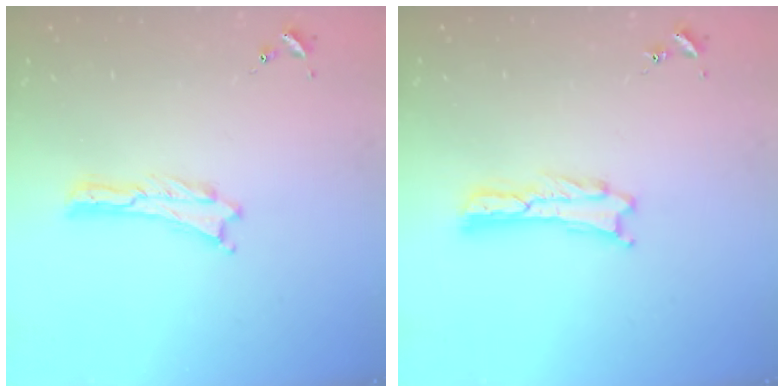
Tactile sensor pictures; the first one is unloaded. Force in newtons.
{"total": 0.7, "press": 0.7, "slide": 0.2}